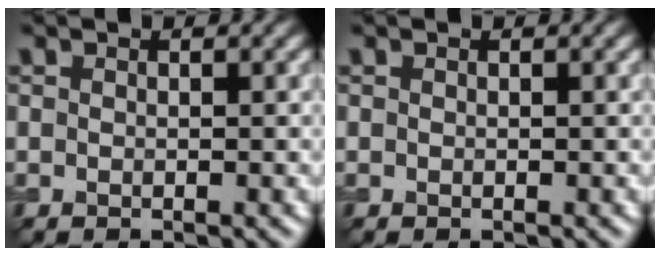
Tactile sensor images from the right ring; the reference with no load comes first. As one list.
[{"total": 0.0}]